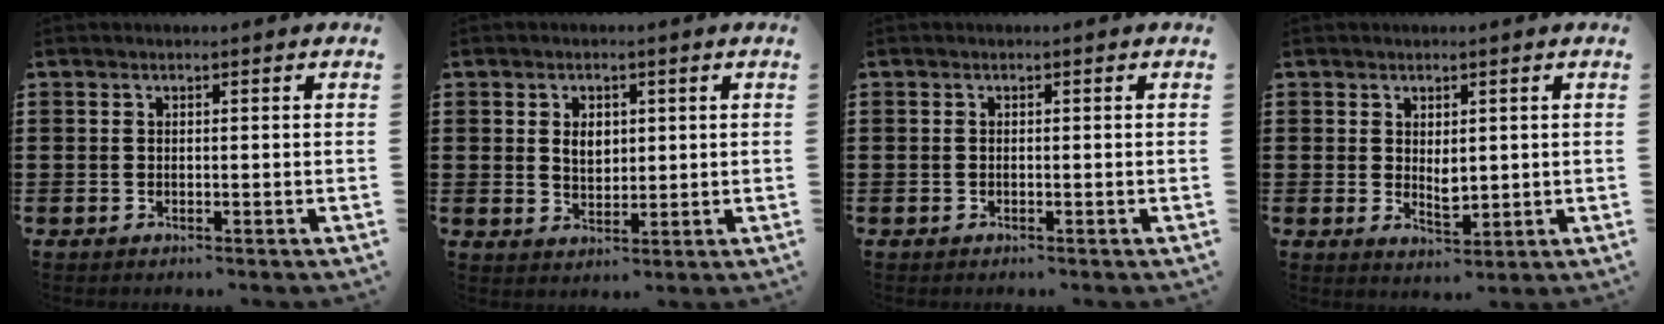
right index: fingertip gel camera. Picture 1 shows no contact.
{"total": 3.3, "force": [0.9, 2.3, 2.2], "torque": [-0.042, 0.008, 0.013]}
{"total": 0.0}
{"total": 2.6, "force": [0.8, 1.5, 2.1], "torque": [-0.032, -0.001, 0.014]}